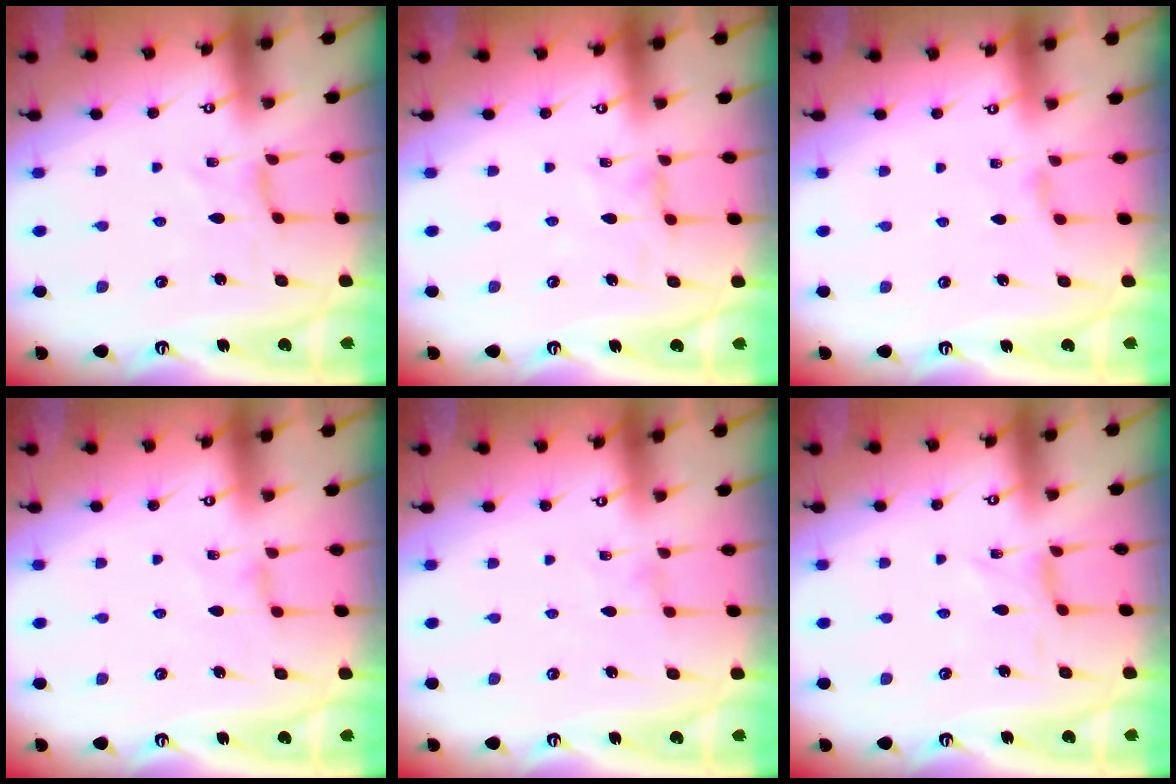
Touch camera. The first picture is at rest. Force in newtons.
{"total": 1.7, "press": 1.7, "slide": 0.5}
{"total": 3.7, "press": 3.6, "slide": 0.5}
{"total": 1.3, "press": 1.3, "slide": 0.4}
{"total": 0.0}
{"total": 0.0}